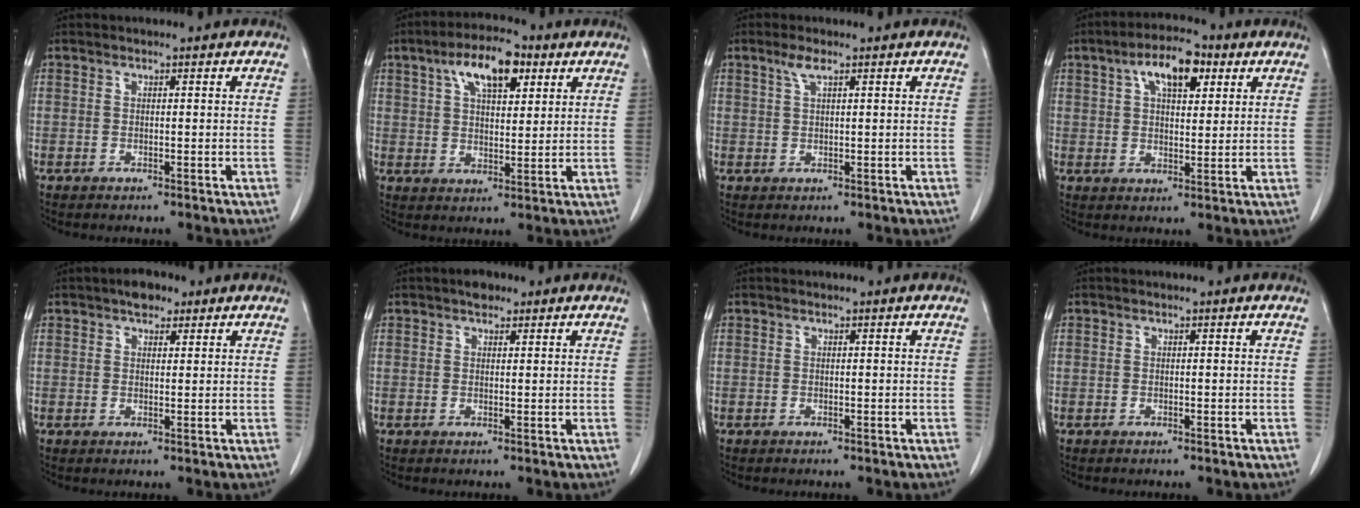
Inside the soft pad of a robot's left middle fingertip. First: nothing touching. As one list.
[{"total": 9.2, "force": [4.6, 3.6, 7.0], "torque": [-0.123, 0.018, 0.080]}, {"total": 2.0, "force": [1.3, 0.3, 1.5], "torque": [-0.037, 0.005, 0.030]}, {"total": 8.2, "force": [3.8, 3.4, 6.4], "torque": [-0.108, 0.019, 0.063]}, {"total": 3.2, "force": [2.2, 1.5, 1.8], "torque": [-0.030, 0.009, 0.034]}, {"total": 2.1, "force": [1.5, 1.0, 1.0], "torque": [-0.019, 0.006, 0.022]}, {"total": 0.0}, {"total": 0.0}]